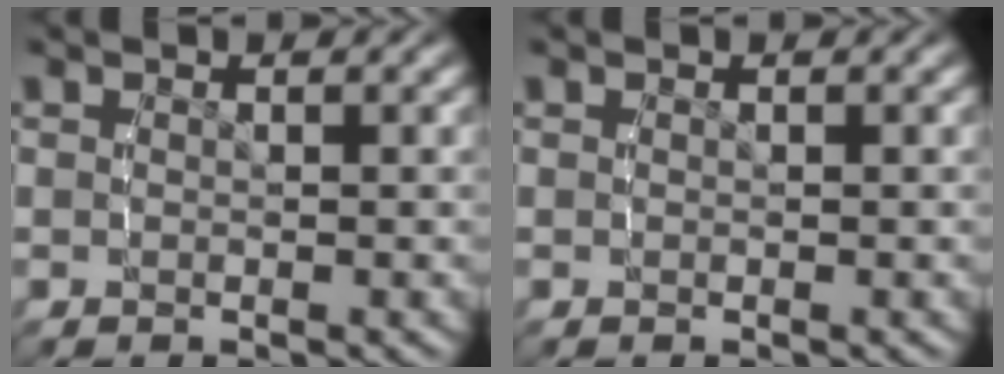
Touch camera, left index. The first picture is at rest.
{"total": 0.0}